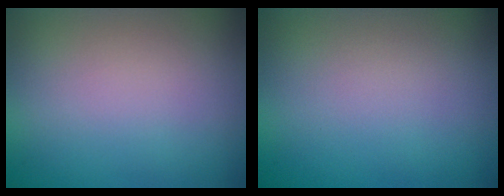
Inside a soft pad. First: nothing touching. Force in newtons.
{"total": 0.0}